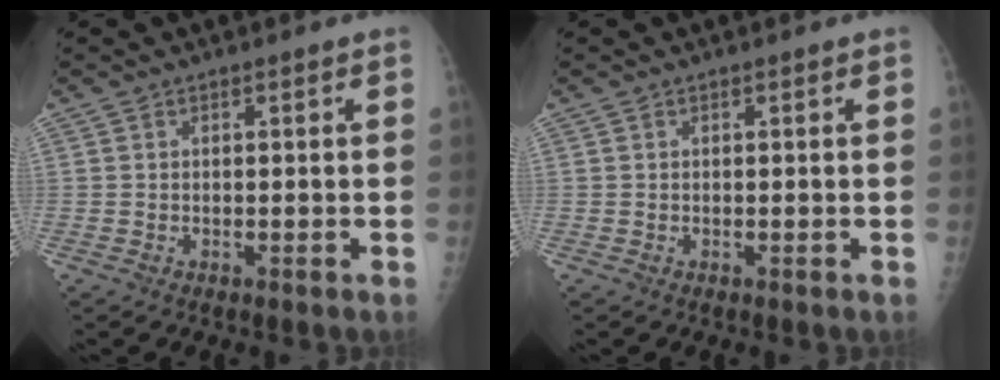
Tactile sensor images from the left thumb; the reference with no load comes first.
{"total": 0.0}